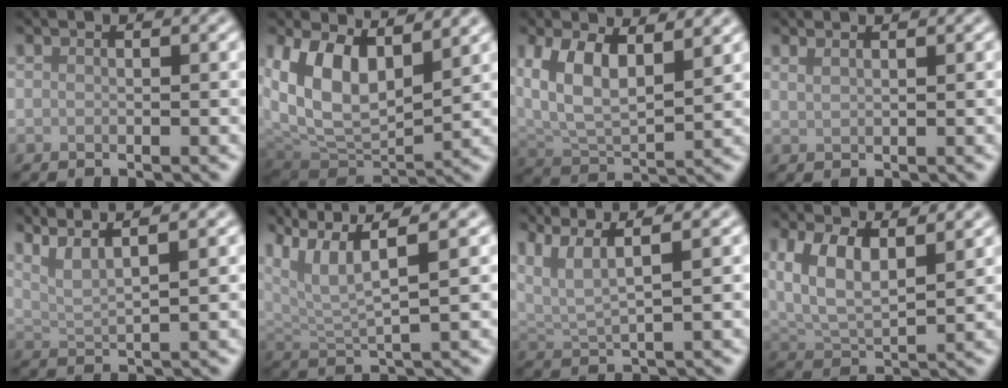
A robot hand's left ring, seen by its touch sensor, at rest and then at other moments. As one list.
[{"total": 8.4, "force": [3.1, 4.8, 6.2], "torque": [-0.125, -0.019, 0.059]}, {"total": 7.6, "force": [3.2, 3.7, 5.7], "torque": [-0.113, 0.001, 0.054]}, {"total": 1.3, "force": [1.0, 0.5, 0.7], "torque": [-0.008, 0.000, 0.013]}, {"total": 6.2, "force": [4.6, 1.3, 3.9], "torque": [-0.070, 0.028, 0.054]}, {"total": 8.1, "force": [5.0, 2.1, 6.1], "torque": [-0.122, 0.015, 0.088]}, {"total": 5.0, "force": [3.2, 1.0, 3.7], "torque": [-0.079, 0.011, 0.063]}, {"total": 6.3, "force": [2.9, 3.0, 4.7], "torque": [-0.097, 0.001, 0.052]}]